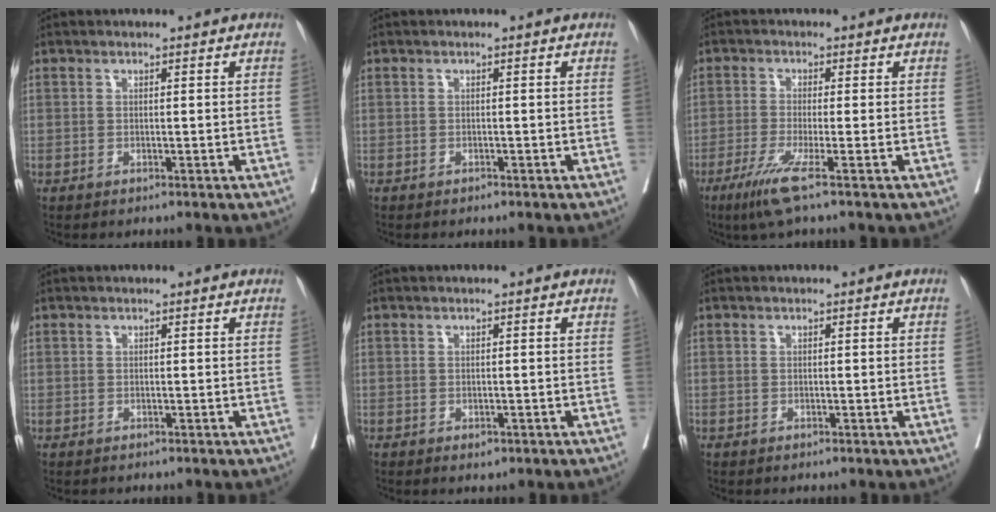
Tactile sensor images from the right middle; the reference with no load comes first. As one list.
[{"total": 0.0}, {"total": 5.5, "force": [-3.2, -0.7, 4.4], "torque": [-0.087, -0.019, -0.067]}, {"total": 0.0}, {"total": 0.8, "force": [-0.4, 0.5, 0.5], "torque": [-0.007, 0.000, -0.003]}, {"total": 0.0}]